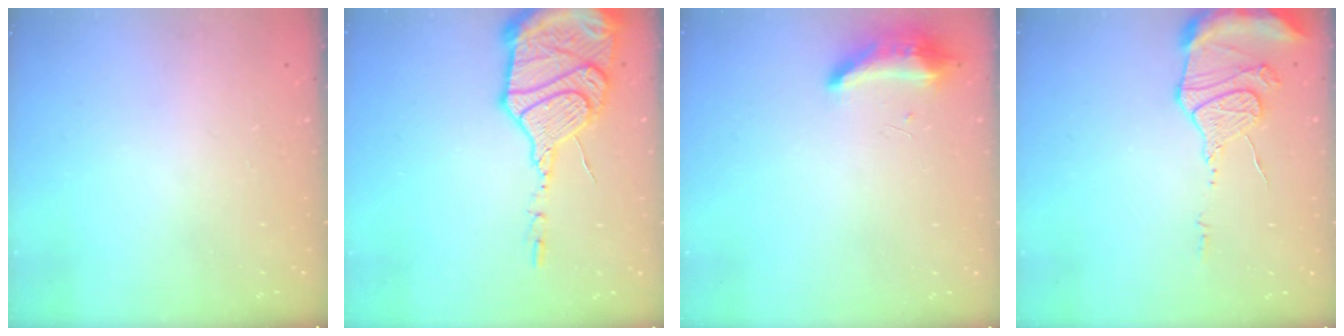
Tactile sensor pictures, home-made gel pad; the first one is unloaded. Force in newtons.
{"total": 20.3, "press": 20.1, "slide": 2.1}
{"total": 18.6, "press": 10.8, "slide": 15.1}
{"total": 12.5, "press": 12.4, "slide": 1.1}